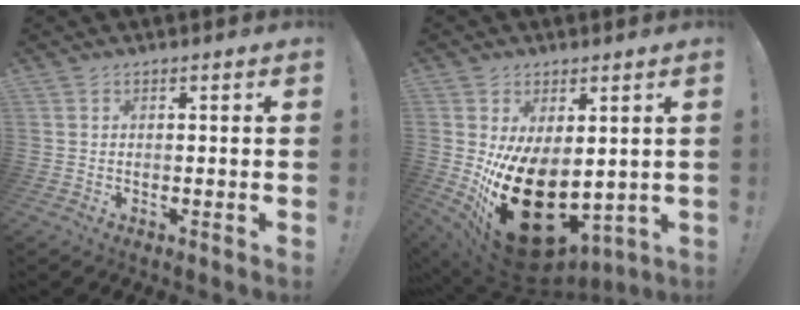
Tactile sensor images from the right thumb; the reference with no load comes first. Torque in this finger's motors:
{"motor_torque": [1.15, 2.98, 2.45, -0.32, 0.83]}